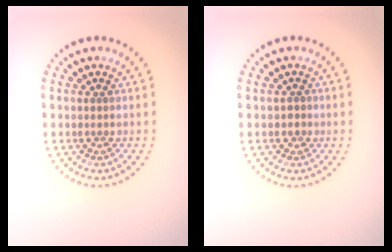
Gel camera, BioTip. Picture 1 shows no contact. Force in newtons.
{"total": 0.6, "press": 0.4, "slide": 0.4}